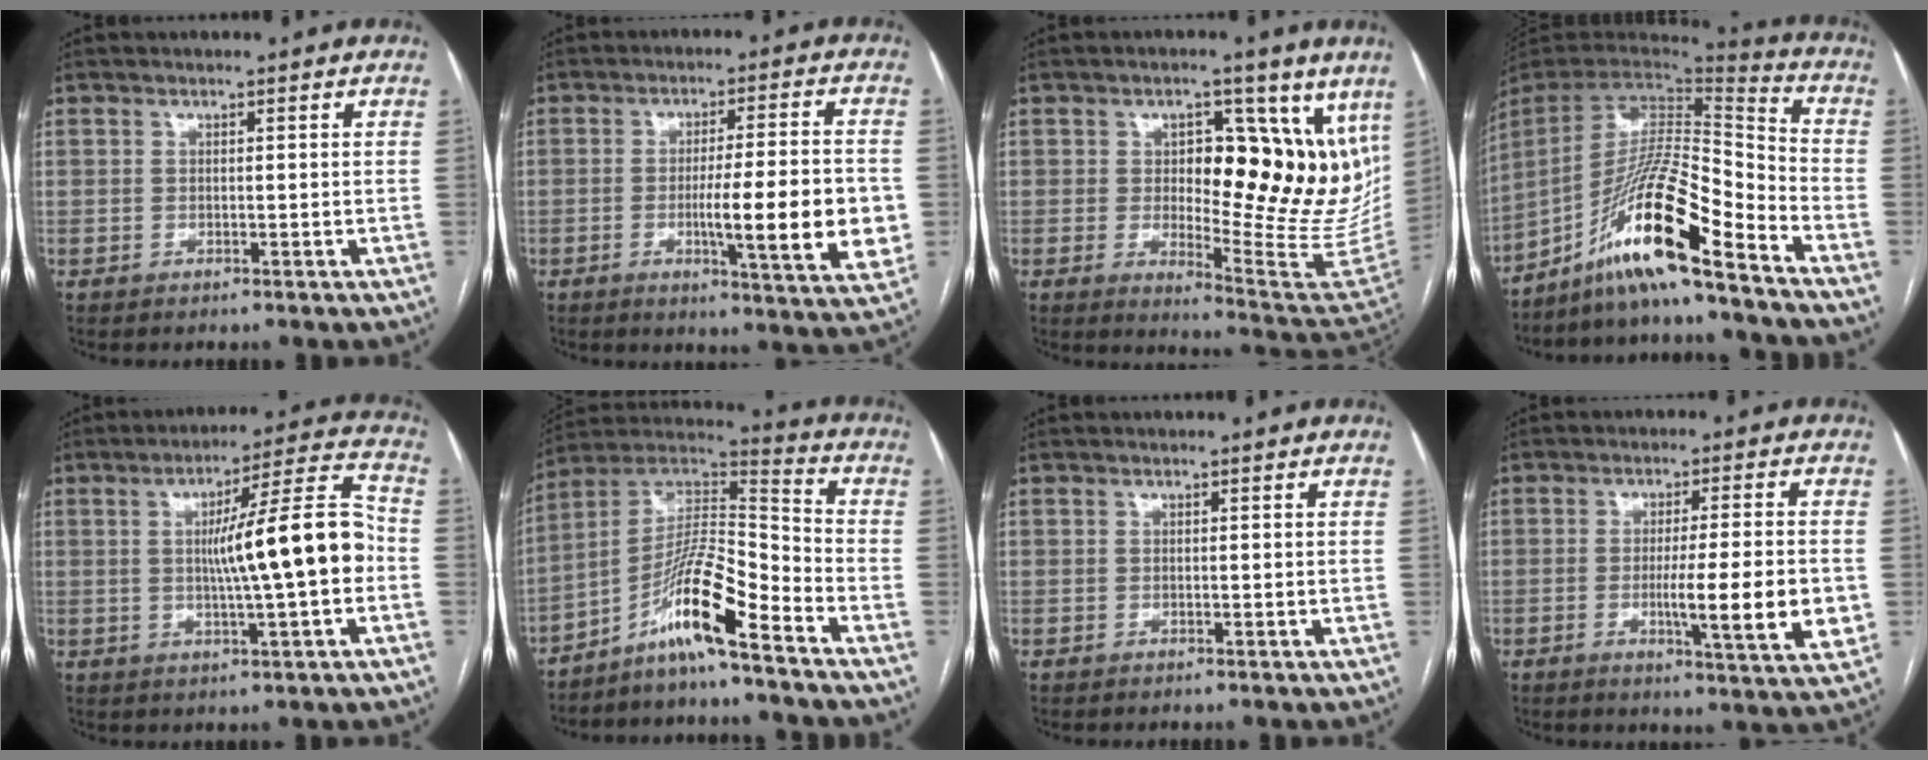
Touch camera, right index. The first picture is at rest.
{"total": 13.8, "force": [-2.4, 1.2, 13.6], "torque": [-0.193, -0.011, -0.034]}
{"total": 17.9, "force": [5.9, 6.7, 15.5], "torque": [-0.192, -0.005, 0.087]}
{"total": 17.2, "force": [-11.9, 0.6, 12.5], "torque": [-0.242, 0.007, -0.216]}
{"total": 13.5, "force": [-0.8, 0.4, 13.4], "torque": [-0.205, 0.018, -0.014]}
{"total": 12.6, "force": [-8.2, 0.5, 9.6], "torque": [-0.182, 0.015, -0.153]}
{"total": 0.0}
{"total": 10.9, "force": [-2.0, 0.3, 10.7], "torque": [-0.158, -0.020, -0.034]}